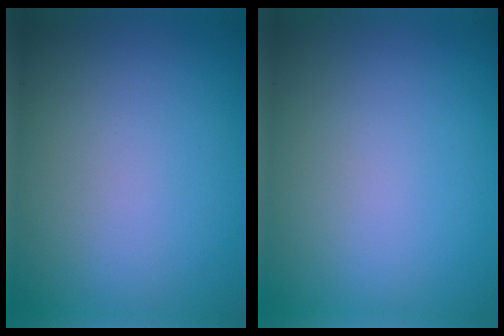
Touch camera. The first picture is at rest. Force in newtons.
{"total": 0.0}